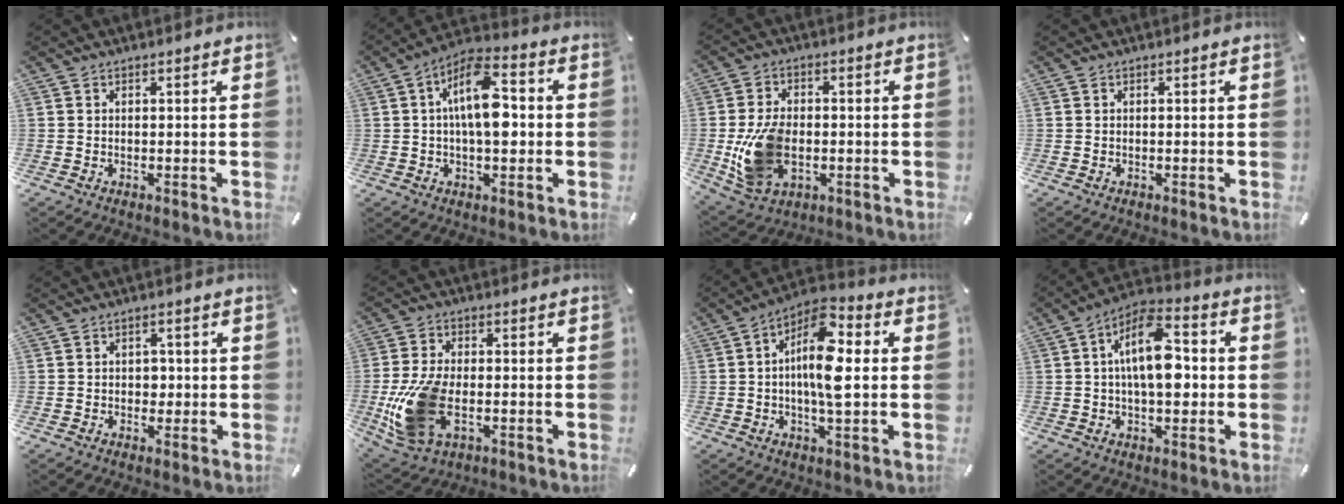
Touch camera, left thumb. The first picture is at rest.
{"total": 13.1, "force": [0.6, 6.3, 11.5], "torque": [-0.197, 0.002, 0.009]}
{"total": 12.9, "force": [-2.4, 8.6, 9.3], "torque": [-0.192, 0.001, -0.037]}
{"total": 0.0}
{"total": 2.2, "force": [-0.2, 1.9, 1.1], "torque": [-0.008, -0.001, -0.010]}
{"total": 15.4, "force": [-3.5, 9.2, 11.9], "torque": [-0.261, -0.006, -0.057]}
{"total": 12.4, "force": [1.0, 4.5, 11.5], "torque": [-0.208, -0.008, 0.014]}
{"total": 13.8, "force": [0.6, 7.1, 11.8], "torque": [-0.202, 0.003, 0.011]}